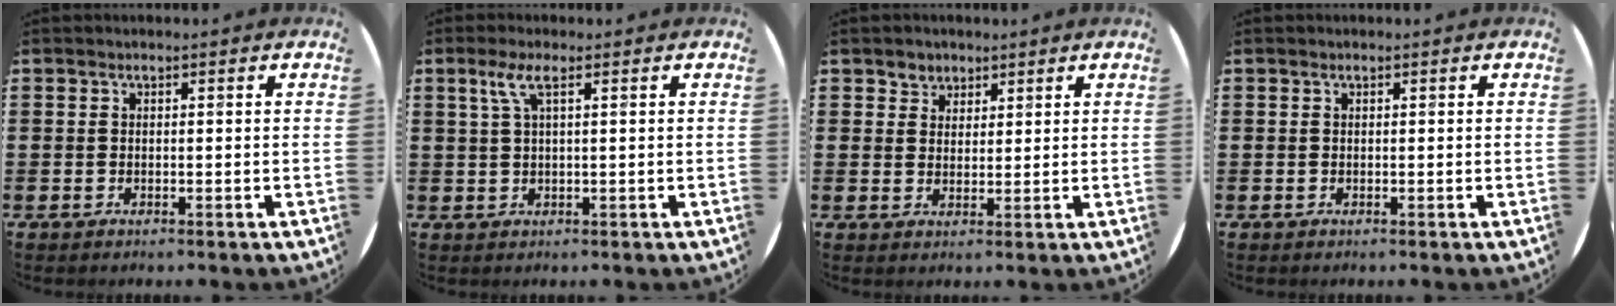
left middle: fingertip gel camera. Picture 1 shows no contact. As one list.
[{"total": 2.5, "force": [1.1, 0.4, 2.3], "torque": [-0.047, 0.006, 0.017]}, {"total": 2.6, "force": [2.0, 1.7, -0.2], "torque": [0.008, 0.005, 0.037]}, {"total": 0.0}]